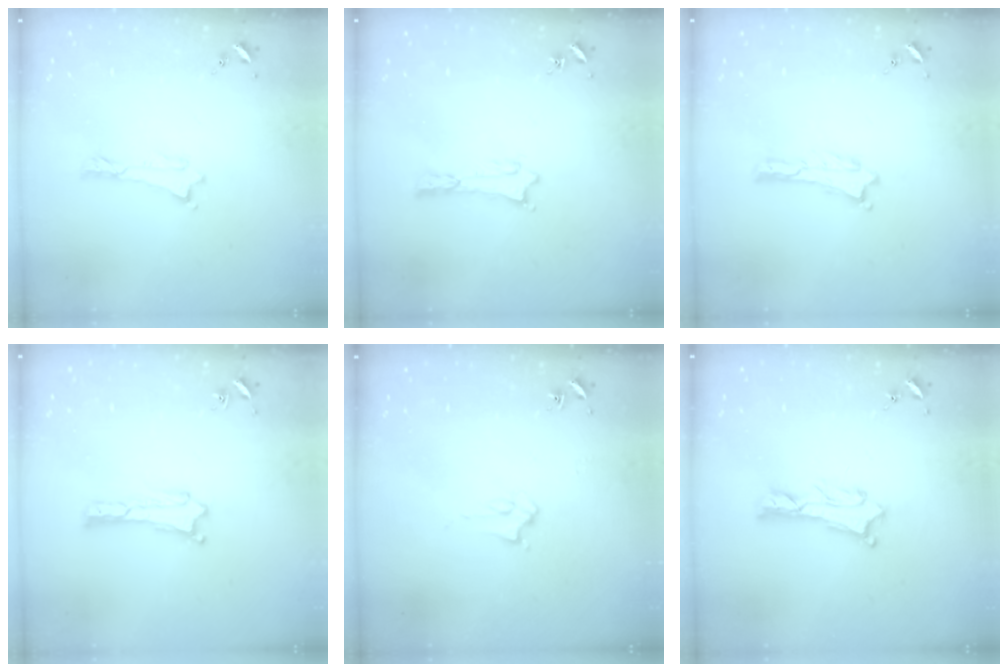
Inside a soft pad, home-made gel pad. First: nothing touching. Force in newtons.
{"total": 0.7, "press": 0.7, "slide": 0.1}
{"total": 0.0}
{"total": 0.0}
{"total": 2.8, "press": 2.8, "slide": 0.4}
{"total": 1.2, "press": 1.2, "slide": 0.2}